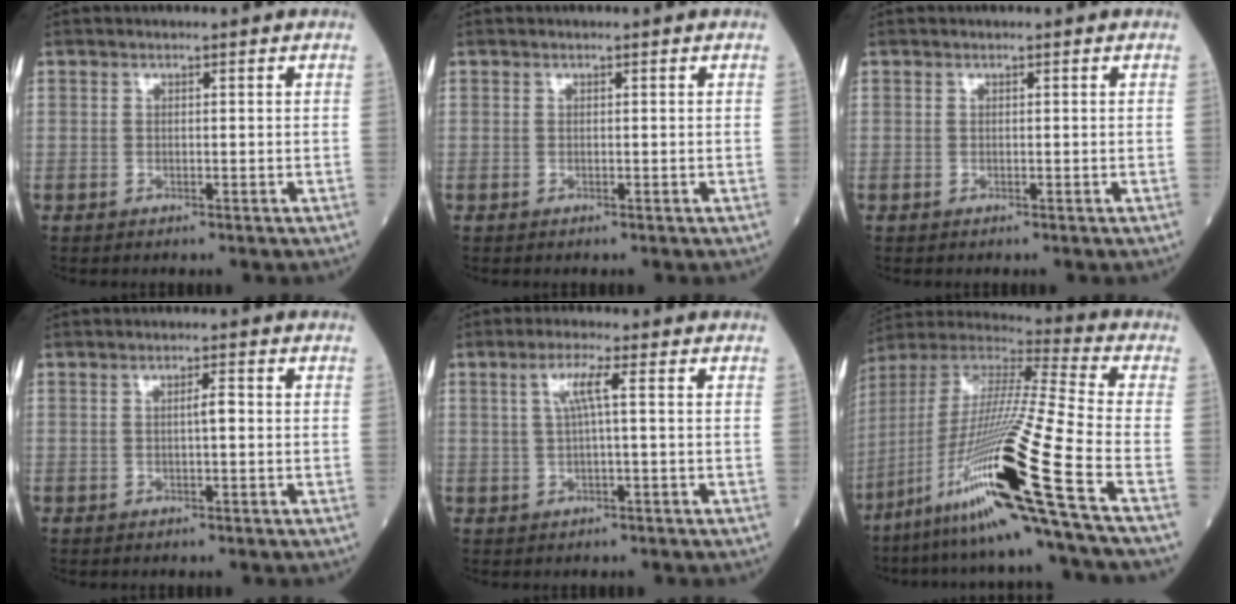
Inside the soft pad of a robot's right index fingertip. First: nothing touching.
{"total": 0.0}
{"total": 0.0}
{"total": 1.9, "force": [0.0, 0.2, 1.9], "torque": [-0.031, 0.003, 0.000]}
{"total": 3.7, "force": [0.8, -0.2, 3.6], "torque": [-0.075, 0.011, 0.017]}
{"total": 25.3, "force": [-12.2, -1.6, 22.1], "torque": [-0.429, -0.042, -0.228]}